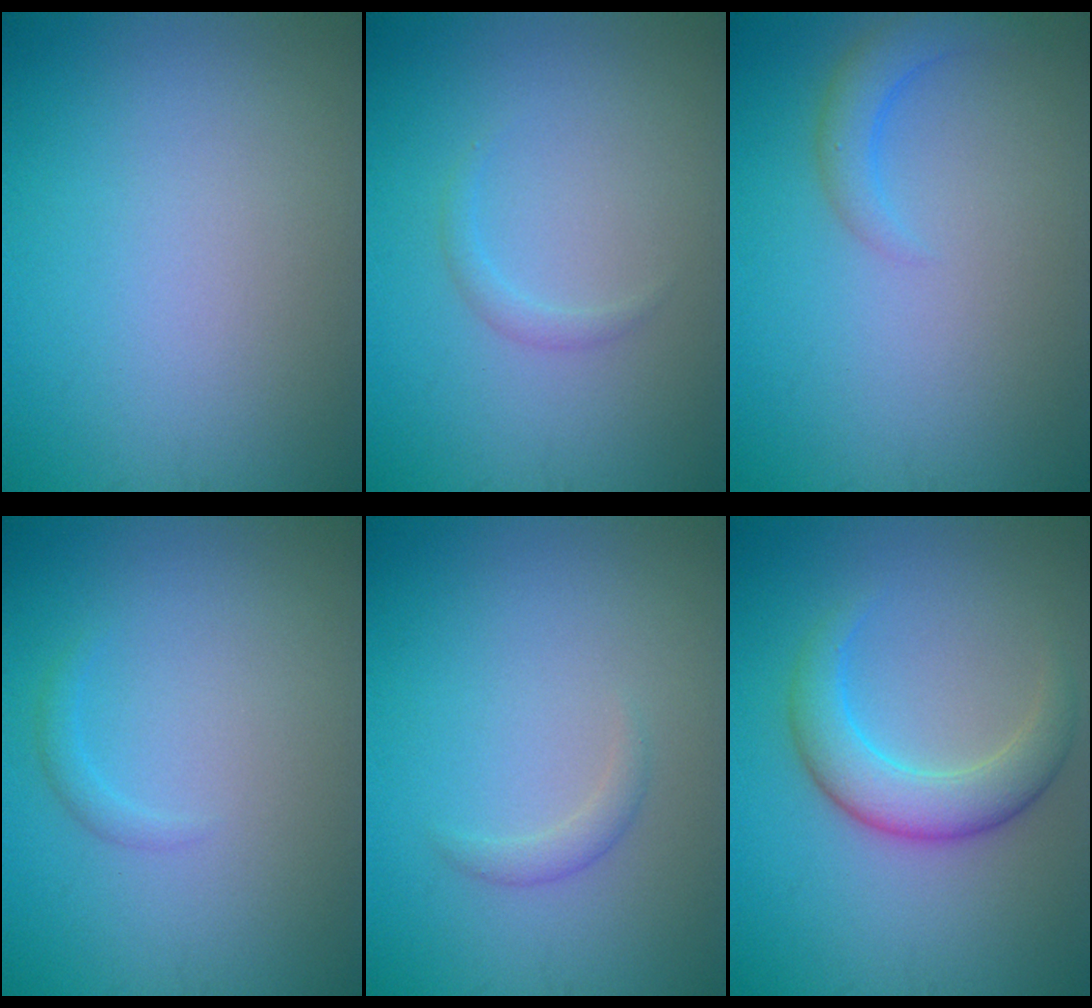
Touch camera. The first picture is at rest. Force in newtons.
{"total": 0.9, "press": 0.9, "slide": 0.0}
{"total": 2.3, "press": 2.3, "slide": 0.3}
{"total": 0.9, "press": 0.9, "slide": 0.0}
{"total": 1.1, "press": 1.1, "slide": 0.0}
{"total": 4.5, "press": 4.5, "slide": 0.2}